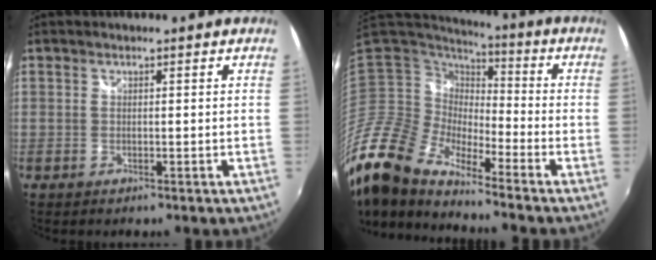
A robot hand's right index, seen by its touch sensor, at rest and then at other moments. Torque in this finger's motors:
{"motor_torque": [-0.48, -0.61, -0.24, -0.20]}